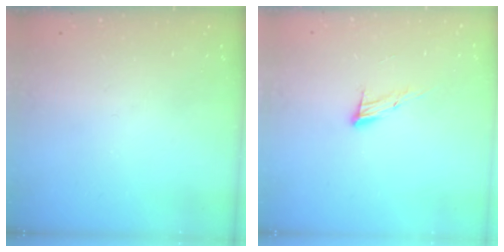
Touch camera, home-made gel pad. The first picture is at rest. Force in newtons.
{"total": 8.3, "press": 8.2, "slide": 1.3}